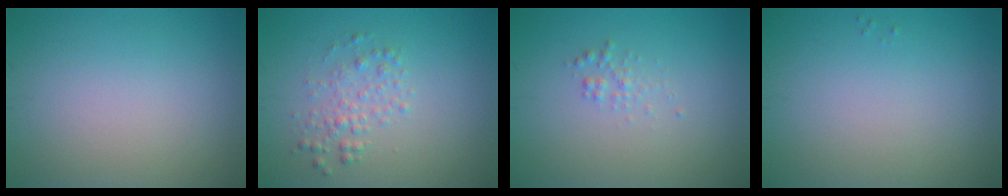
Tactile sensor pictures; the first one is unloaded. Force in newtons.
{"total": 2.0, "press": 2.0, "slide": 0.0}
{"total": 1.0, "press": 1.0, "slide": 0.0}
{"total": 0.0}